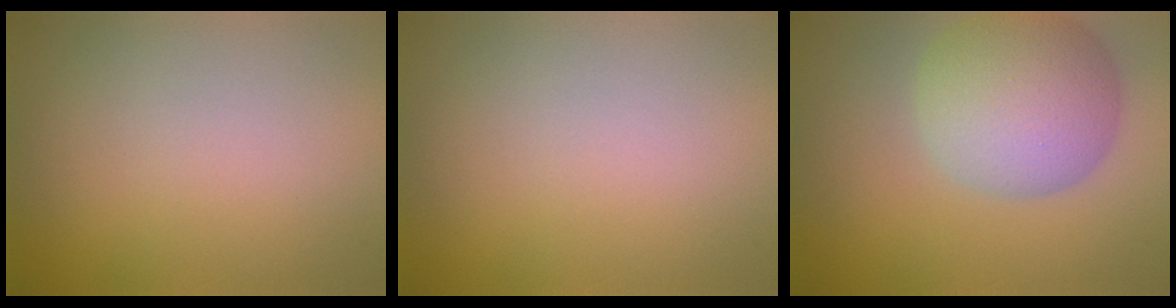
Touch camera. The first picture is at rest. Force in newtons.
{"total": 0.0}
{"total": 8.1, "press": 8.1, "slide": 0.3}